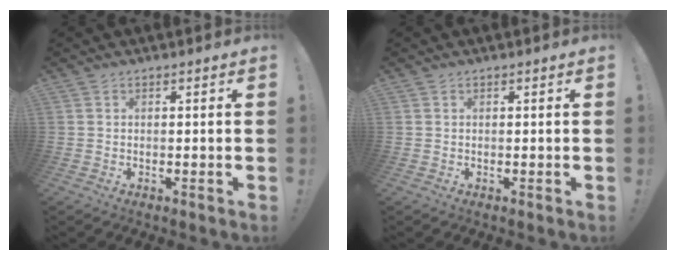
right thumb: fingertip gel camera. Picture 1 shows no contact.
{"total": 0.0}